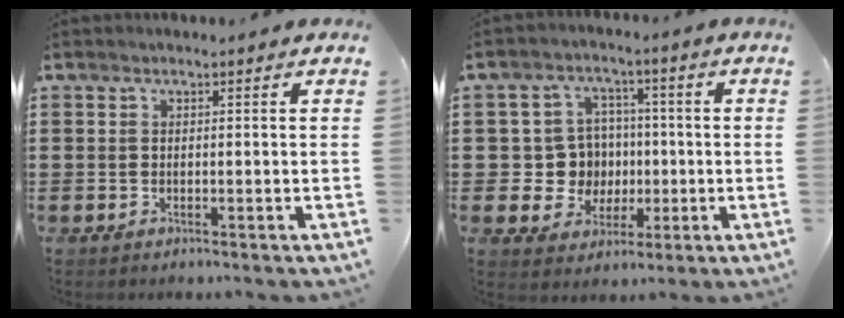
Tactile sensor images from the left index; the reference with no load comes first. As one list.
[{"total": 7.4, "force": [0.1, 7.2, 1.9], "torque": [-0.052, 0.011, 0.008]}]